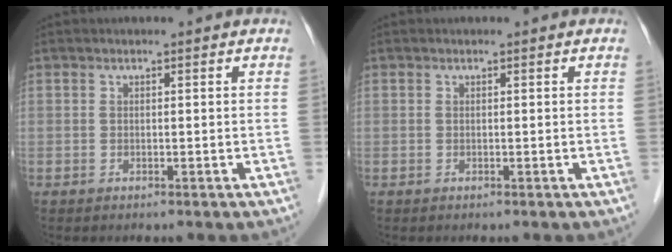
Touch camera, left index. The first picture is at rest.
{"total": 0.0}